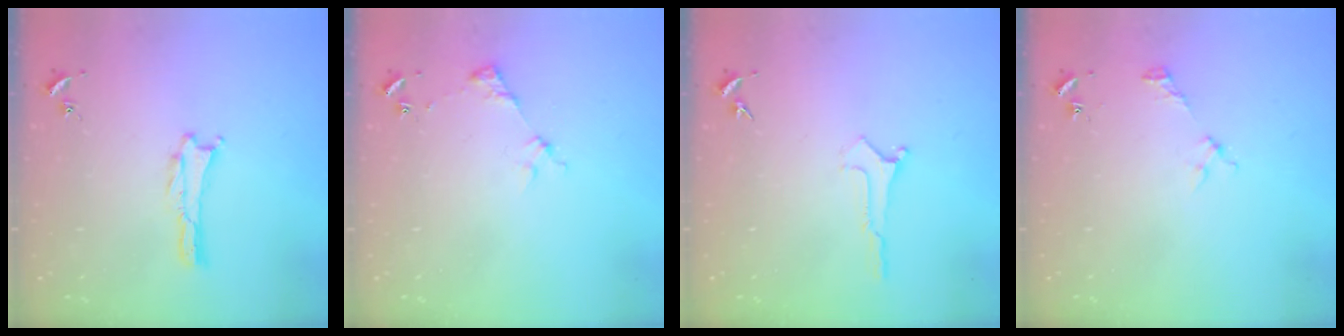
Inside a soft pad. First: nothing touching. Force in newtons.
{"total": 2.9, "press": 2.9, "slide": 0.4}
{"total": 0.0}
{"total": 2.2, "press": 2.2, "slide": 0.3}